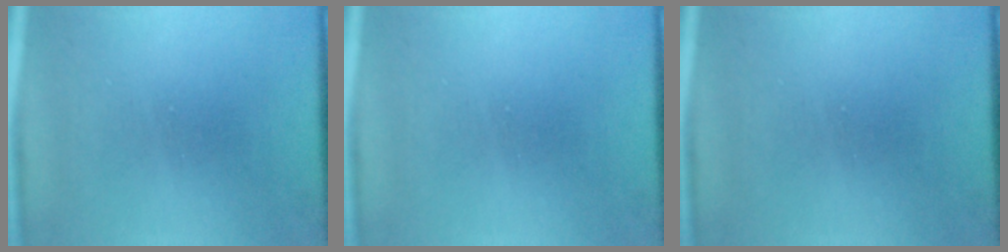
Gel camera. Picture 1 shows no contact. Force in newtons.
{"total": 0.0}
{"total": 0.0}